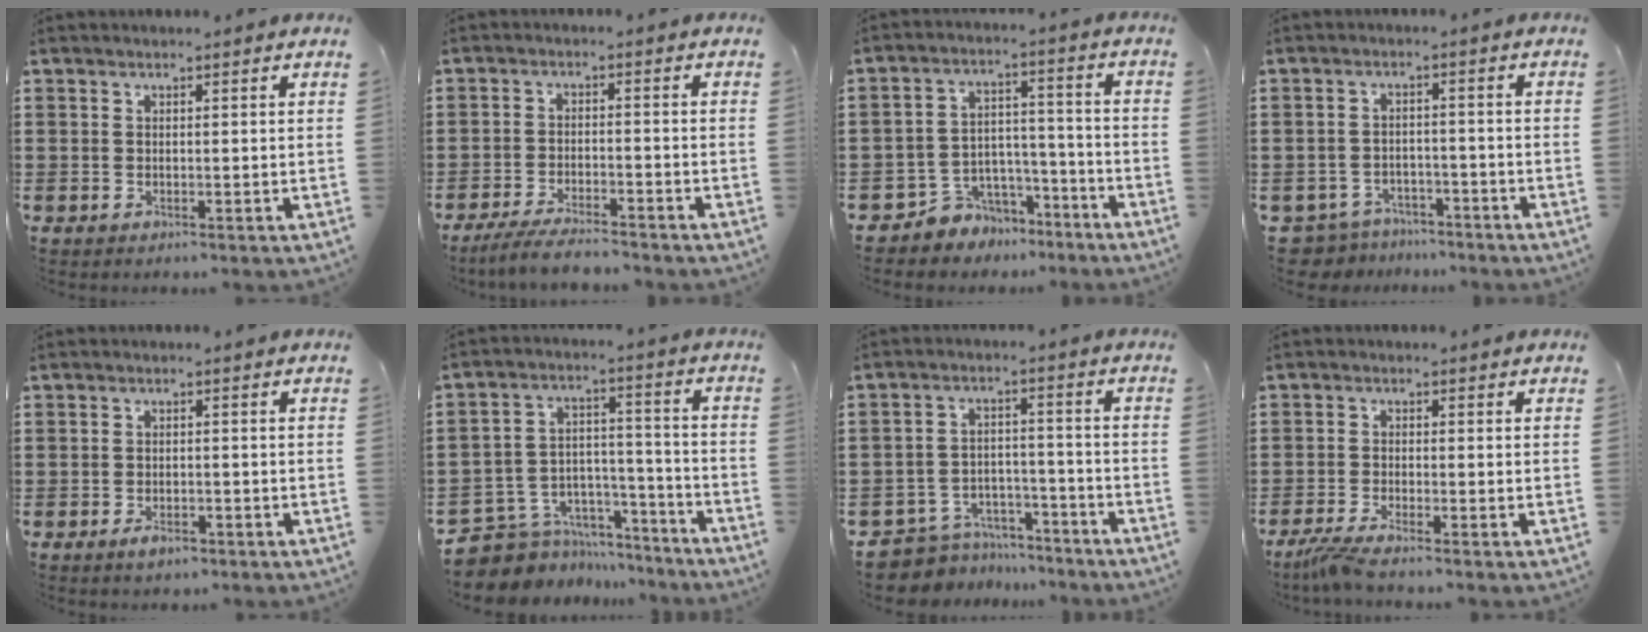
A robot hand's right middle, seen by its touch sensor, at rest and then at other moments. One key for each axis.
{"total": 4.4, "fx": -4.2, "fy": 0.3, "fz": 1.5, "tx": -0.032, "ty": -0.003, "tz": -0.083}
{"total": 5.4, "fx": -4.6, "fy": 2.9, "fz": -0.3, "tx": -0.013, "ty": 0.010, "tz": -0.094}
{"total": 4.1, "fx": -4.0, "fy": 1.0, "fz": -0.1, "tx": -0.020, "ty": 0.002, "tz": -0.089}
{"total": 2.2, "fx": -1.6, "fy": 1.0, "fz": 1.1, "tx": -0.021, "ty": 0.002, "tz": -0.031}
{"total": 6.7, "fx": -5.4, "fy": 4.0, "fz": 0.7, "tx": -0.028, "ty": 0.002, "tz": -0.102}
{"total": 6.5, "fx": -6.3, "fy": 1.5, "fz": 0.1, "tx": -0.007, "ty": 0.020, "tz": -0.129}
{"total": 3.0, "fx": -2.5, "fy": -0.4, "fz": 1.6, "tx": -0.048, "ty": -0.015, "tz": -0.053}